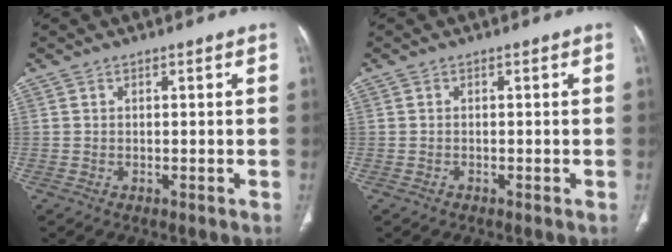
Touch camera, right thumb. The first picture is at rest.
{"total": 0.0}